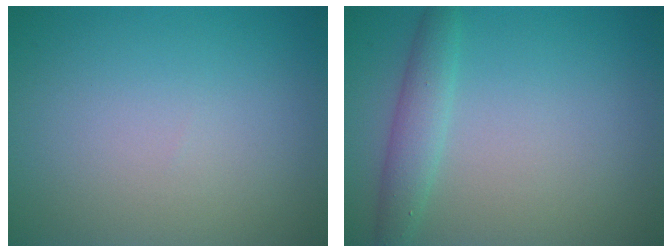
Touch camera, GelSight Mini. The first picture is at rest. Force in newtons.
{"total": 1.9, "press": 1.9, "slide": 0.1}